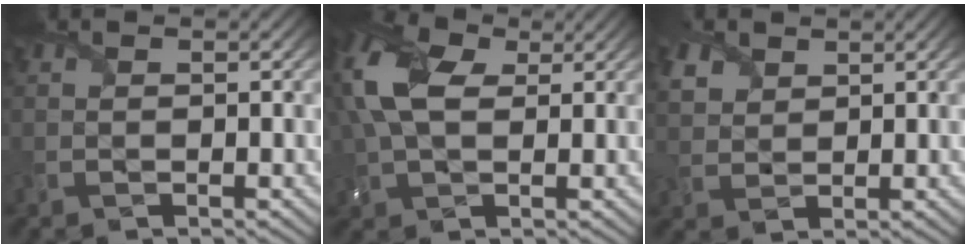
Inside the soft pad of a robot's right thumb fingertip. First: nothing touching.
{"total": 11.3, "force": [3.2, 6.7, 8.5], "torque": [-0.233, 0.024, 0.054]}
{"total": 3.4, "force": [2.2, 2.3, 1.3], "torque": [-0.052, 0.005, 0.045]}